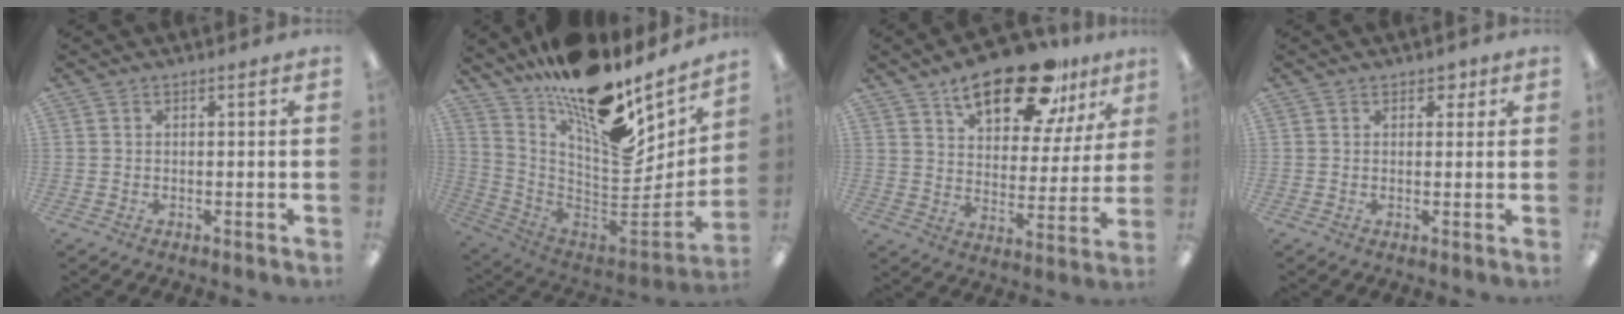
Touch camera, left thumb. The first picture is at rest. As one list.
[{"total": 17.1, "force": [11.7, 7.0, 10.2], "torque": [-0.149, -0.109, 0.196]}, {"total": 19.8, "force": [13.7, 8.4, 11.6], "torque": [-0.177, -0.070, 0.228]}, {"total": 2.8, "force": [1.7, 1.7, 1.4], "torque": [-0.005, -0.006, 0.025]}]